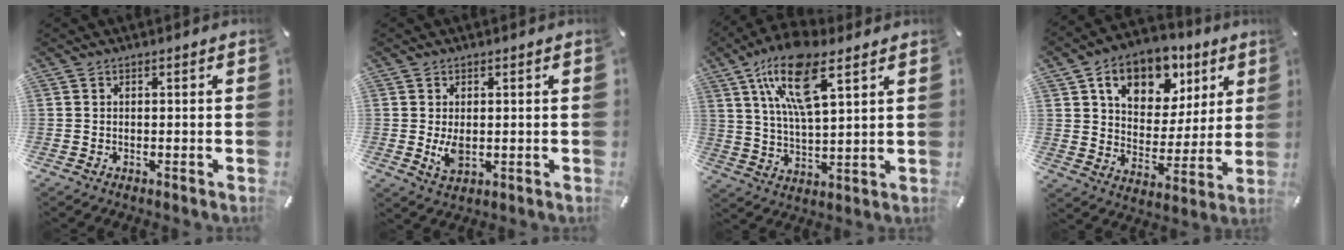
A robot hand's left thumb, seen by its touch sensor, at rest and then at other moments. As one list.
[{"total": 4.1, "force": [0.0, 2.5, 3.3], "torque": [-0.074, -0.006, -0.004]}, {"total": 15.6, "force": [9.2, 5.3, 11.4], "torque": [-0.241, -0.020, 0.159]}, {"total": 14.4, "force": [8.5, 9.6, 6.6], "torque": [-0.110, -0.039, 0.152]}]